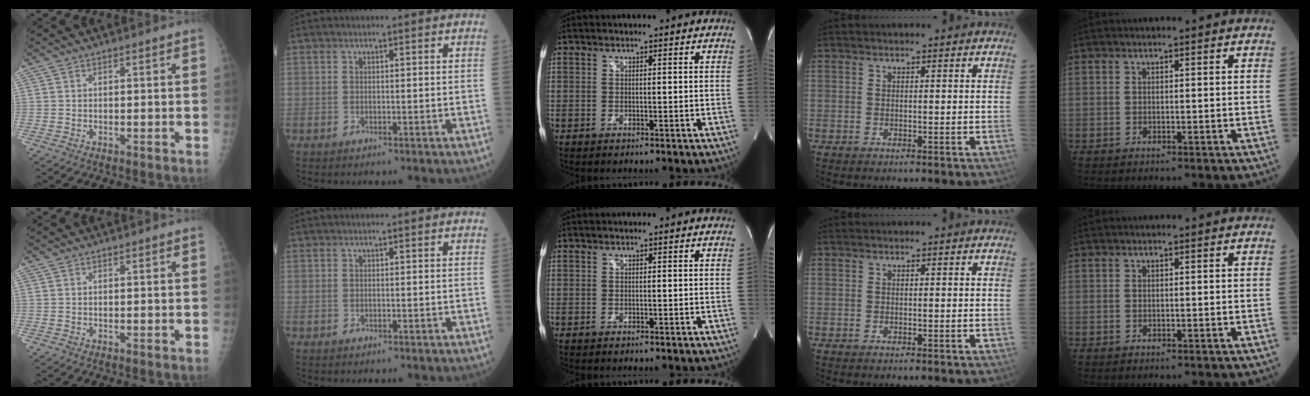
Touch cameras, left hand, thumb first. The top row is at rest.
{}